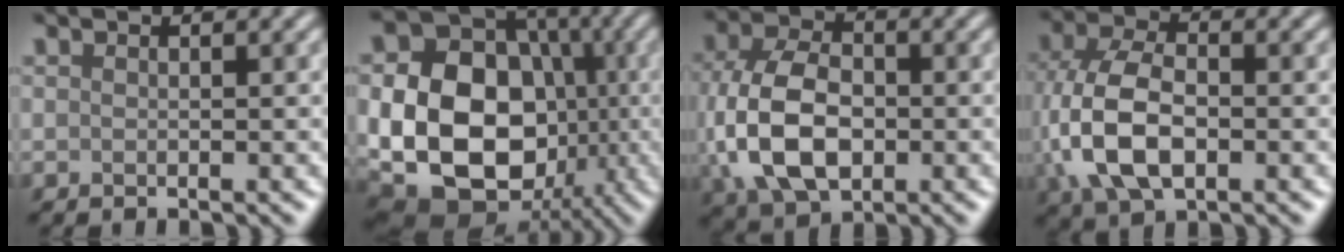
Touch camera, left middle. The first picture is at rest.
{"total": 16.7, "force": [-2.4, 12.9, 10.3], "torque": [-0.181, -0.022, -0.043]}
{"total": 9.3, "force": [-1.0, 6.2, 6.8], "torque": [-0.161, -0.006, -0.021]}
{"total": 8.7, "force": [-1.4, 5.3, 6.8], "torque": [-0.162, -0.003, -0.032]}